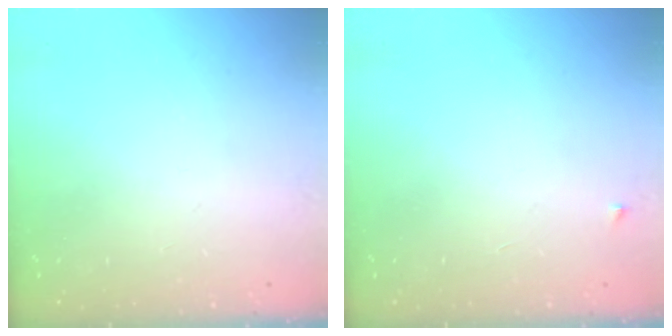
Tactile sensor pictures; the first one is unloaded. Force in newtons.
{"total": 2.5, "press": 2.4, "slide": 0.4}